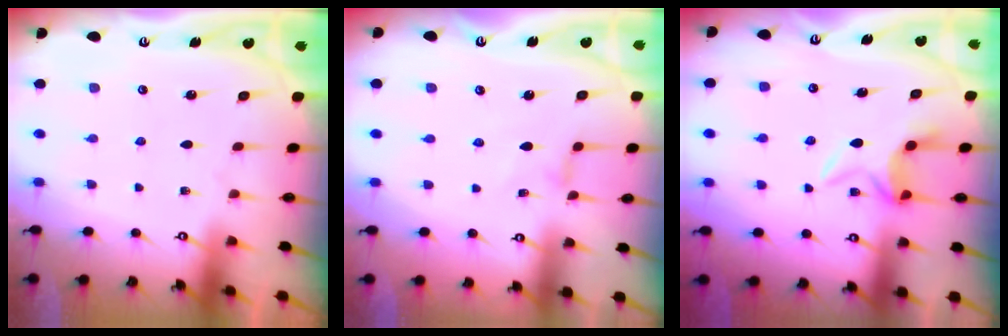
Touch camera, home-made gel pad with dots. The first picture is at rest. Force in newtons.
{"total": 1.3, "press": 1.3, "slide": 0.4}
{"total": 5.8, "press": 5.7, "slide": 1.4}